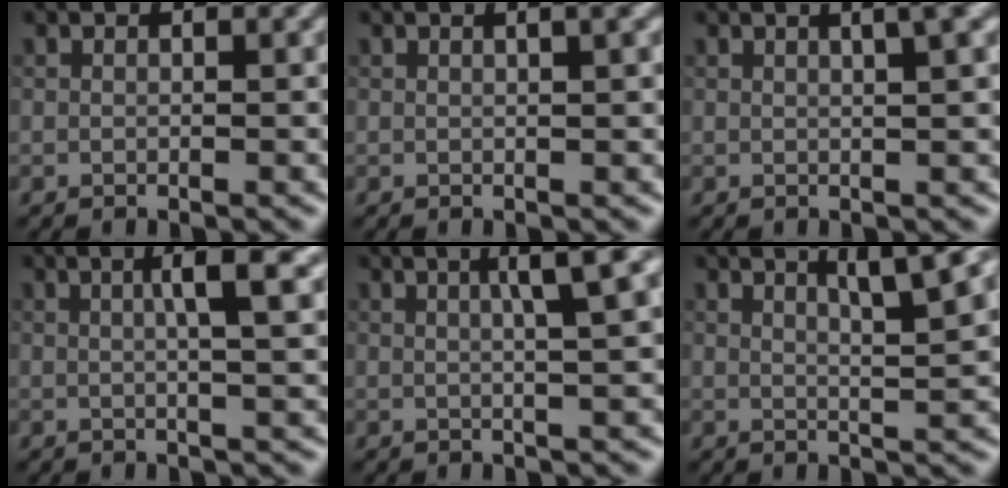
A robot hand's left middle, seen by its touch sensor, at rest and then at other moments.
{"total": 2.2, "force": [0.9, 0.7, 1.9], "torque": [-0.018, 0.002, 0.002]}
{"total": 2.9, "force": [1.3, 0.8, 2.4], "torque": [-0.021, 0.011, 0.004]}
{"total": 4.5, "force": [1.3, 0.7, 4.3], "torque": [-0.059, 0.009, 0.017]}
{"total": 5.0, "force": [1.7, 0.9, 4.6], "torque": [-0.055, 0.017, 0.022]}
{"total": 5.3, "force": [2.9, 0.8, 4.4], "torque": [-0.054, 0.009, 0.045]}